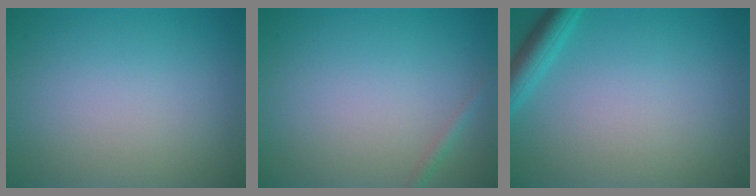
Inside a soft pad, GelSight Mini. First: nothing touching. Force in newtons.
{"total": 0.8, "press": 0.7, "slide": 0.1}
{"total": 2.6, "press": 2.6, "slide": 0.2}